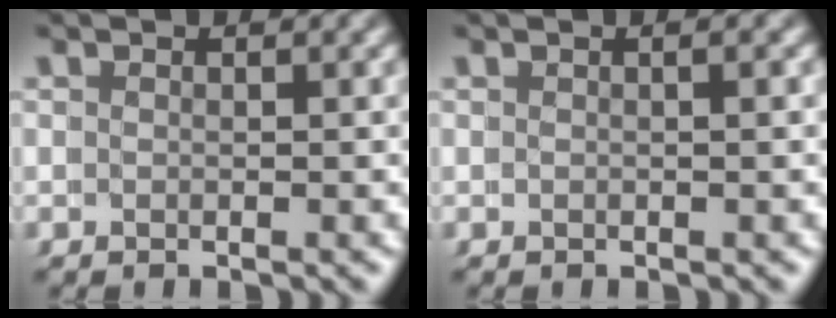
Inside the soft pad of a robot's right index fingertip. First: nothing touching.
{"total": 0.8, "force": [0.1, -0.8, 0.2], "torque": [-0.001, 0.002, 0.004]}